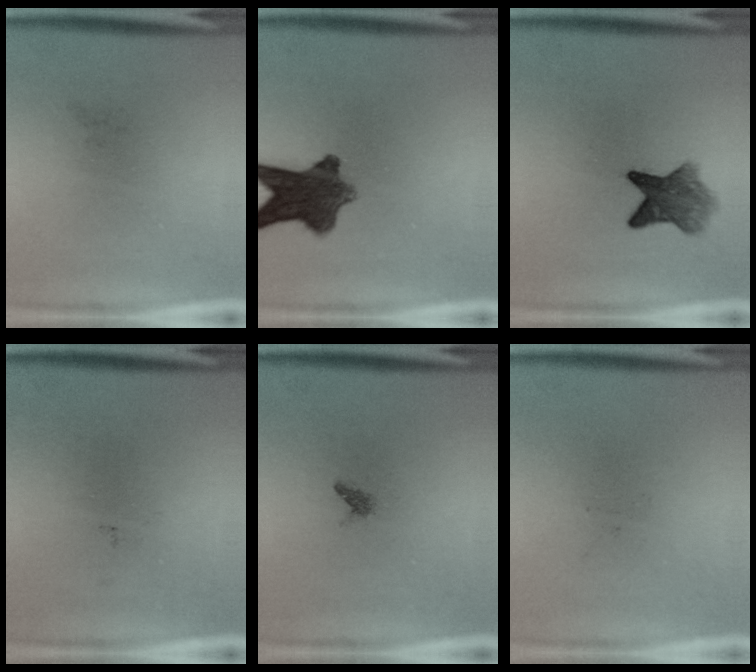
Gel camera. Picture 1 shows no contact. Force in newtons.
{"total": 9.6}
{"total": 5.7}
{"total": 0.0}
{"total": 0.7}
{"total": 0.0}